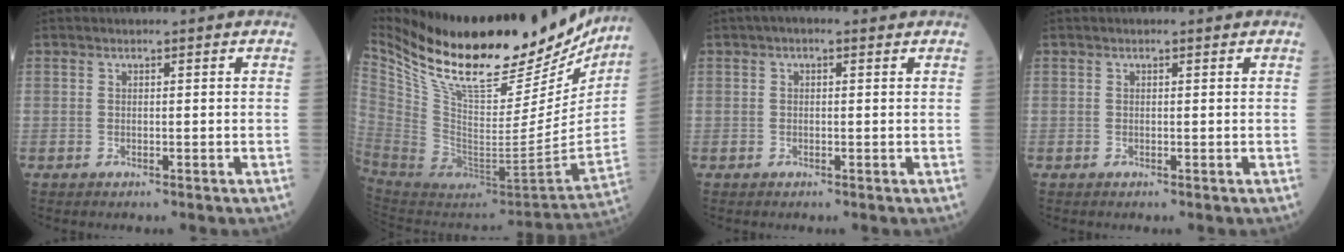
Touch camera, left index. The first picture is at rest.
{"total": 35.3, "force": [27.5, 10.9, 19.2], "torque": [-0.358, -0.034, 0.422]}
{"total": 2.0, "force": [1.1, 0.9, 1.5], "torque": [-0.026, 0.017, 0.011]}
{"total": 0.5, "force": [0.4, 0.1, 0.4], "torque": [-0.010, 0.003, 0.003]}